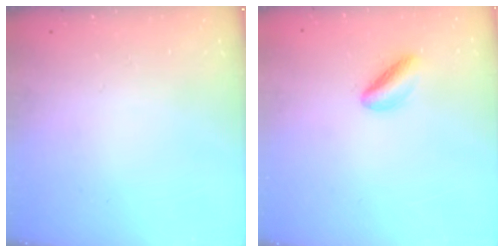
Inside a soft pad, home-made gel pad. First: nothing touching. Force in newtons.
{"total": 4.6, "press": 4.6, "slide": 0.5}